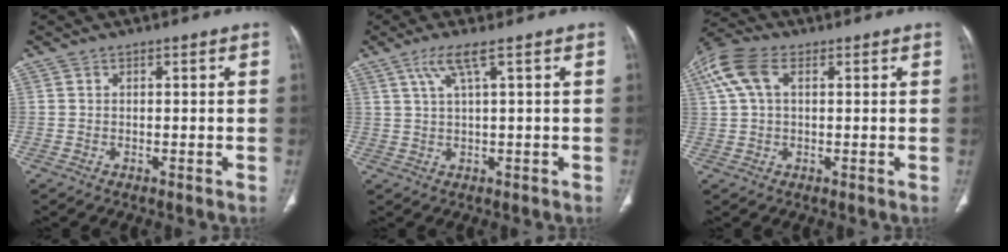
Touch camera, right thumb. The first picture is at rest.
{"total": 4.0, "force": [1.9, 0.0, 3.5], "torque": [-0.085, 0.003, 0.047]}
{"total": 8.6, "force": [2.7, 4.9, 6.4], "torque": [-0.155, 0.029, 0.050]}